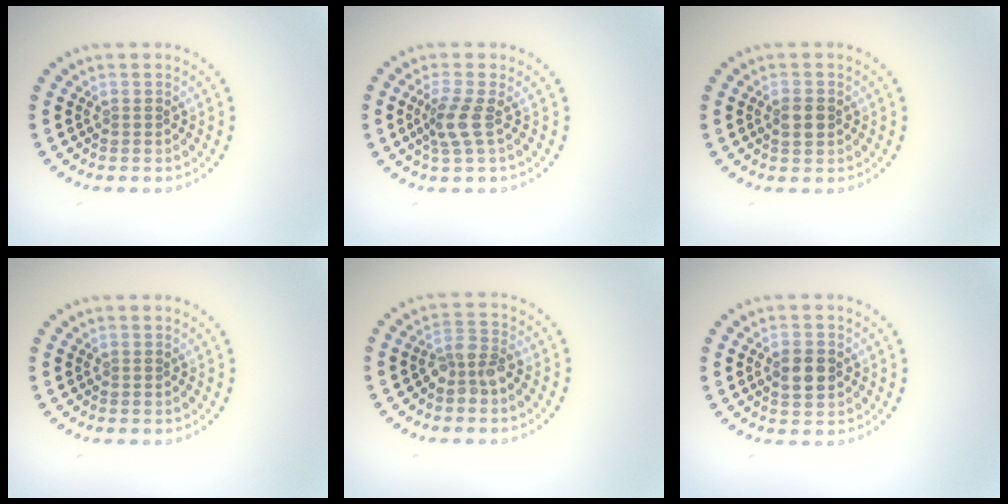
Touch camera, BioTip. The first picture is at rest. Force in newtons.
{"total": 2.4, "press": 1.8, "slide": 1.6}
{"total": 1.7, "press": 1.7, "slide": 0.1}
{"total": 0.0}
{"total": 2.8, "press": 2.2, "slide": 1.6}
{"total": 2.6, "press": 2.6, "slide": 0.2}